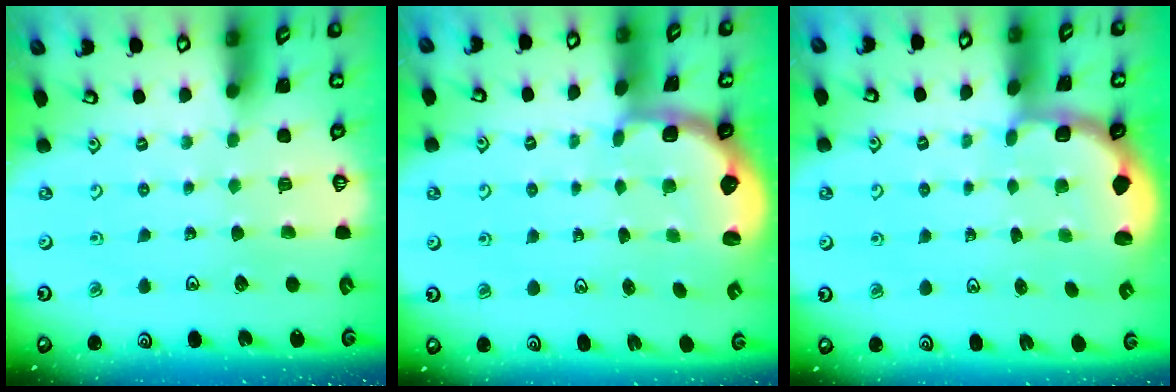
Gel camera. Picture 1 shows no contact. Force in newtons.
{"total": 2.3, "press": 1.7, "slide": 1.5}
{"total": 2.3, "press": 2.1, "slide": 1.0}